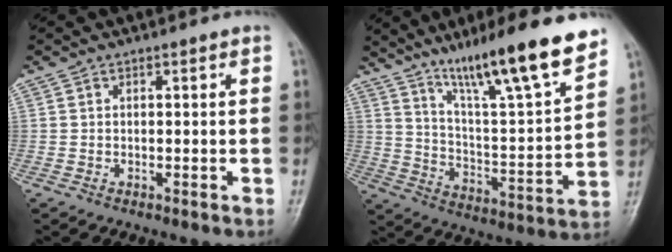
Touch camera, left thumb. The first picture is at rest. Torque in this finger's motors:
{"motor_torque": [1.00, 0.82, 1.43, -1.34, 0.12]}